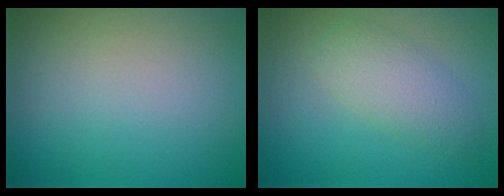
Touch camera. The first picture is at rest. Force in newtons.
{"total": 3.1, "press": 3.1, "slide": 0.2}